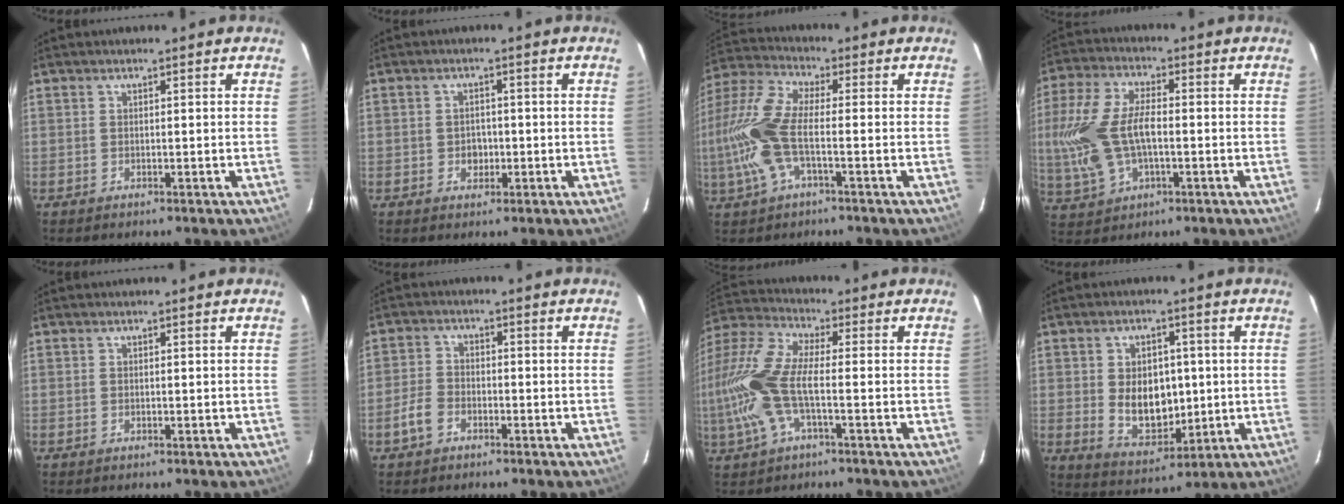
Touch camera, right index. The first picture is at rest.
{"total": 2.7, "force": [-0.4, 2.5, 1.2], "torque": [-0.020, 0.006, -0.001]}
{"total": 12.7, "force": [-2.3, 4.2, 11.8], "torque": [-0.265, 0.003, -0.048]}
{"total": 15.0, "force": [-1.1, 8.0, 12.7], "torque": [-0.283, 0.005, -0.016]}
{"total": 0.0}
{"total": 4.2, "force": [-2.4, 2.9, 1.9], "torque": [-0.049, 0.008, -0.044]}
{"total": 15.7, "force": [-2.4, 5.7, 14.4], "torque": [-0.304, 0.001, -0.051]}
{"total": 9.8, "force": [0.2, 6.8, 7.0], "torque": [-0.131, -0.005, 0.024]}